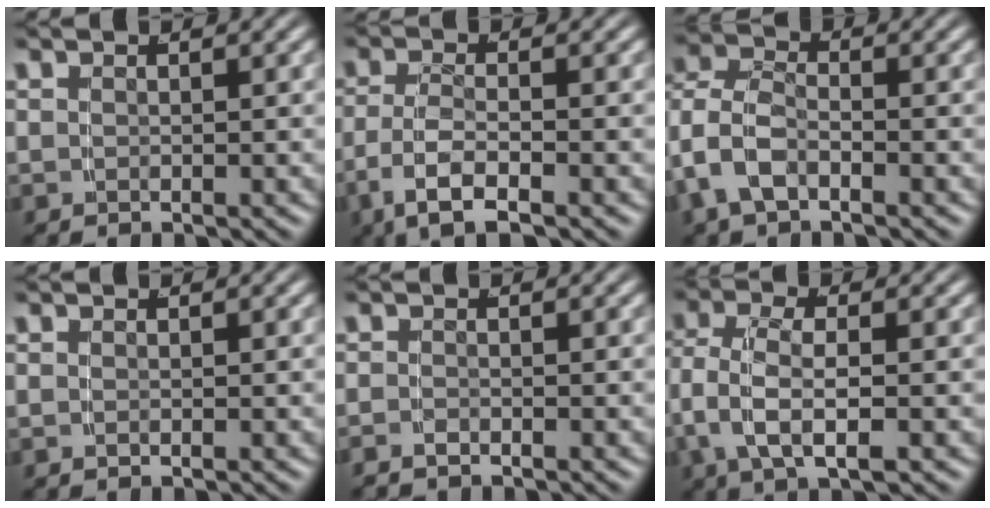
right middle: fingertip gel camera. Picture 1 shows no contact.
{"total": 4.9, "force": [-2.0, 2.3, 3.8], "torque": [-0.079, -0.015, -0.026]}
{"total": 5.7, "force": [-0.8, 4.7, 3.1], "torque": [-0.087, -0.016, -0.017]}
{"total": 0.0}
{"total": 1.3, "force": [-1.2, 0.4, 0.2], "torque": [-0.013, -0.007, -0.019]}
{"total": 4.4, "force": [-0.5, 2.1, 3.8], "torque": [-0.091, -0.011, -0.002]}